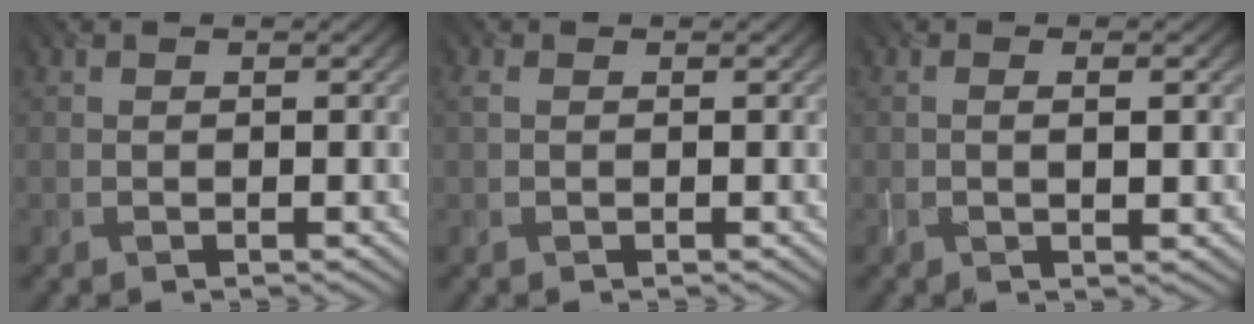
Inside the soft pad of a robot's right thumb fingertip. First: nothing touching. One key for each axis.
{"total": 1.0, "fx": 0.3, "fy": 0.5, "fz": 0.8, "tx": -0.024, "ty": 0.002, "tz": 0.006}
{"total": 2.0, "fx": 0.0, "fy": 0.4, "fz": 2.0, "tx": -0.036, "ty": 0.002, "tz": 0.001}